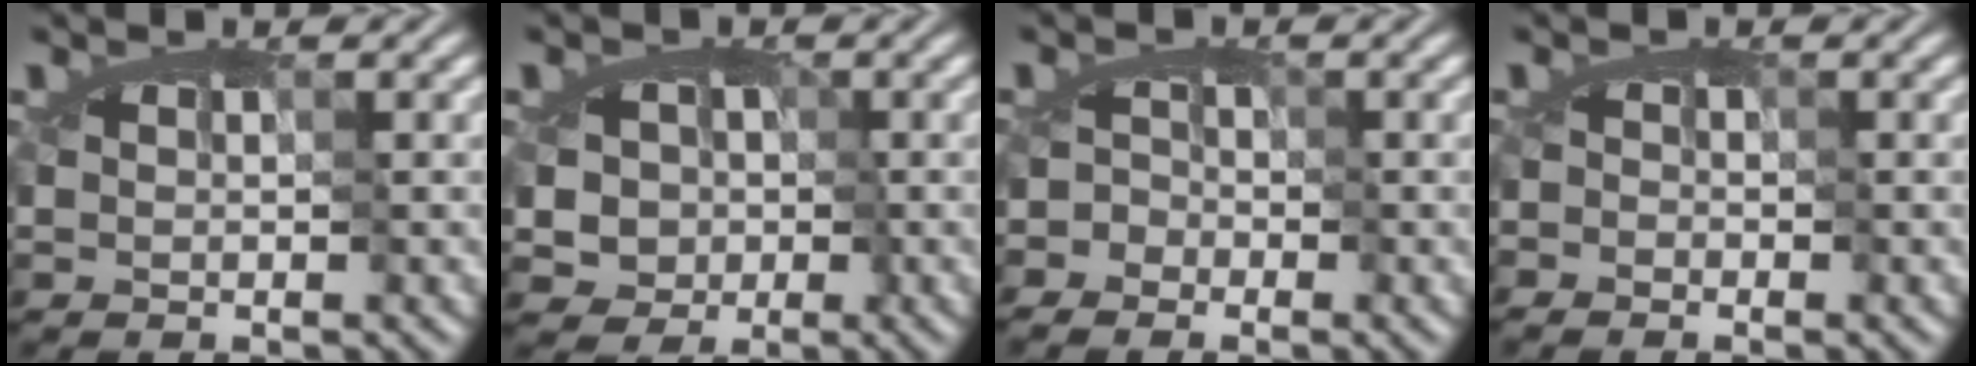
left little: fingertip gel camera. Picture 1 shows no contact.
{"total": 4.0, "force": [-0.8, 3.5, 1.7], "torque": [-0.020, 0.004, -0.027]}
{"total": 1.8, "force": [-1.1, 1.3, 0.3], "torque": [0.001, 0.006, -0.021]}
{"total": 1.0, "force": [-0.8, -0.3, -0.5], "torque": [0.008, -0.004, -0.014]}